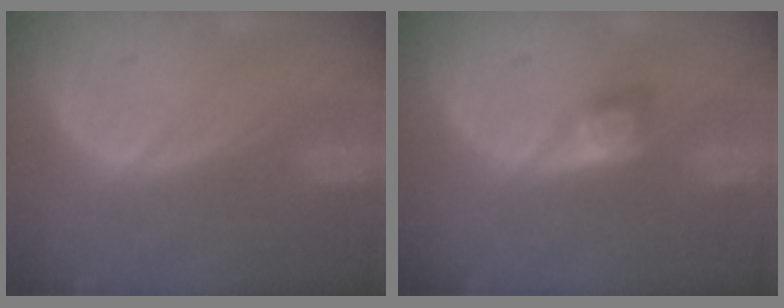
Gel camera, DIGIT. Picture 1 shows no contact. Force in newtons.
{"total": 2.4, "press": 2.4, "slide": 0.4}